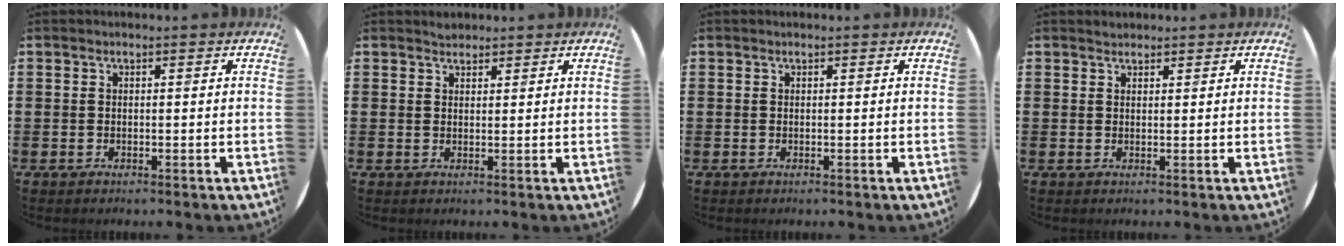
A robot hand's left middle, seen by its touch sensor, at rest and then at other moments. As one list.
[{"total": 1.3, "force": [1.3, 0.3, -0.1], "torque": [0.008, -0.001, 0.023]}, {"total": 0.0}, {"total": 0.9, "force": [0.9, 0.2, -0.1], "torque": [0.000, 0.001, 0.018]}]